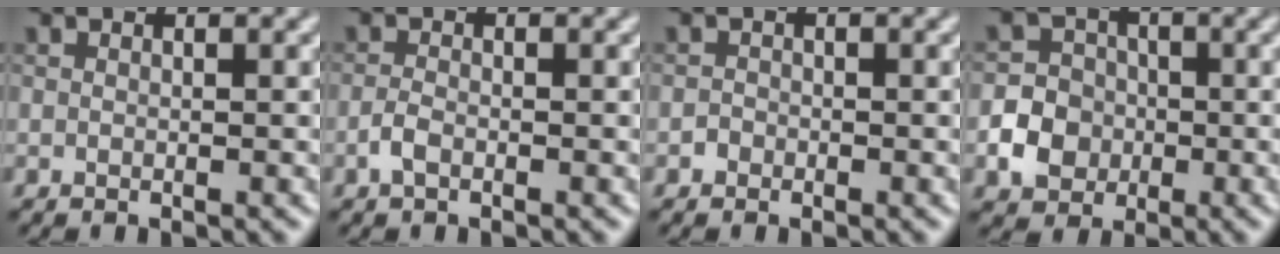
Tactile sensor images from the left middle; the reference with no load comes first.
{"total": 1.3, "force": [-0.8, 0.5, 0.9], "torque": [-0.022, 0.002, -0.018]}
{"total": 0.7, "force": [-0.4, 0.5, 0.0], "torque": [0.002, -0.001, -0.008]}
{"total": 3.8, "force": [-1.1, 3.4, 1.3], "torque": [-0.013, 0.004, -0.031]}